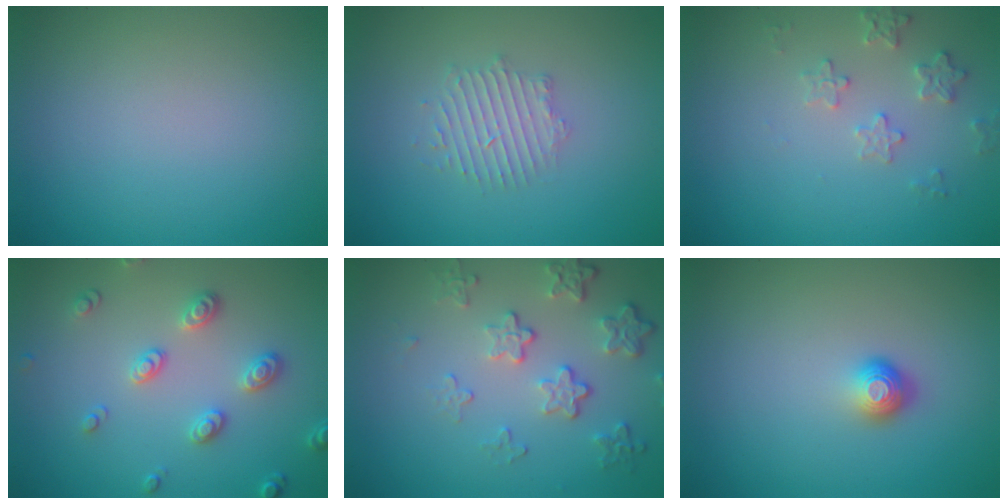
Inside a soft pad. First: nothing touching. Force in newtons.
{"total": 2.4, "press": 2.4, "slide": 0.3}
{"total": 2.2, "press": 2.1, "slide": 0.4}
{"total": 2.9, "press": 2.7, "slide": 1.1}
{"total": 4.2, "press": 3.1, "slide": 2.8}
{"total": 1.9, "press": 1.3, "slide": 1.4}